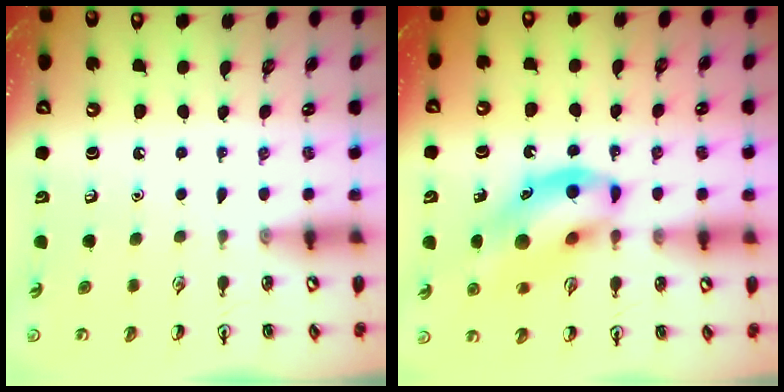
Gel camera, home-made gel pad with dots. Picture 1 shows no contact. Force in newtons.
{"total": 15.0, "press": 14.6, "slide": 3.2}